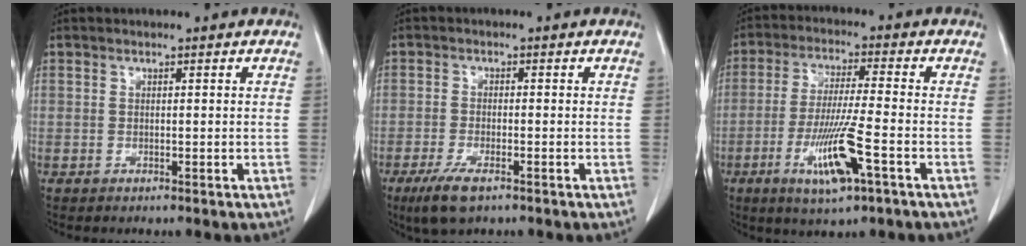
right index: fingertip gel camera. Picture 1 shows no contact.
{"total": 5.3, "force": [-3.4, 1.3, 3.9], "torque": [-0.084, -0.013, -0.057]}
{"total": 10.6, "force": [-4.2, 0.5, 9.7], "torque": [-0.186, -0.018, -0.076]}